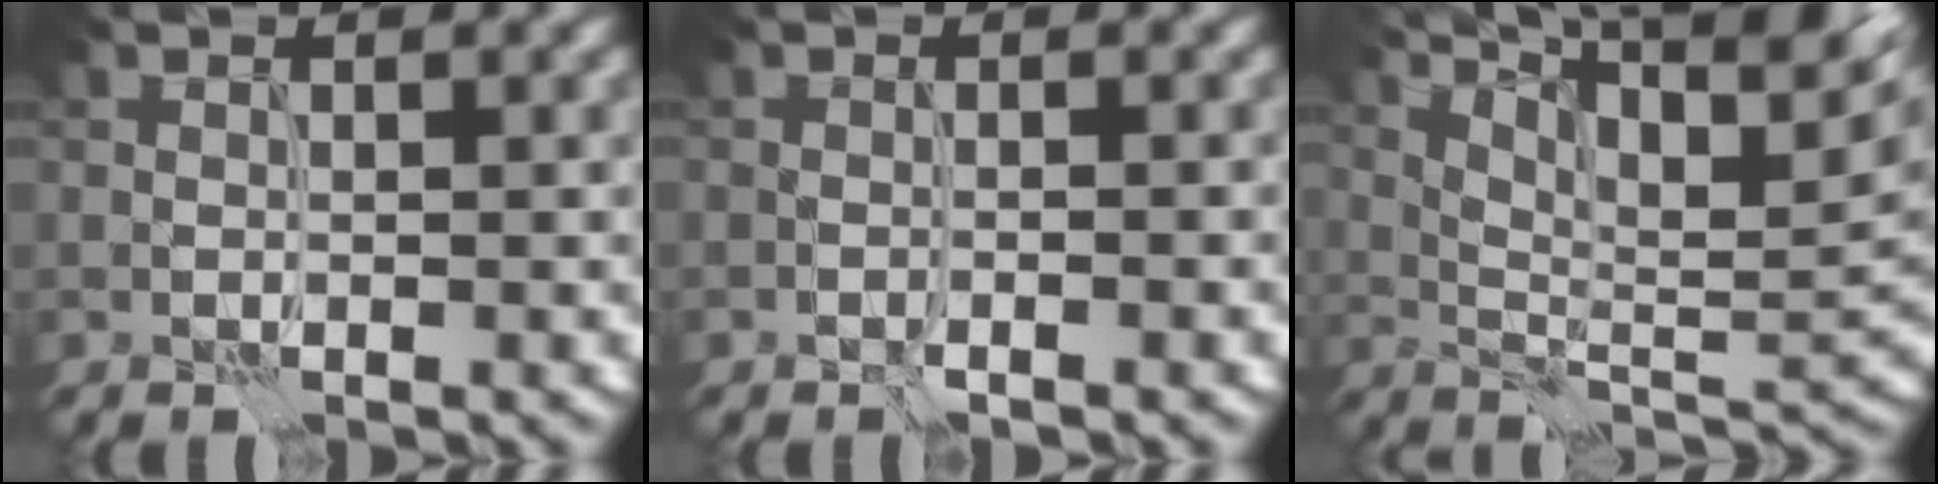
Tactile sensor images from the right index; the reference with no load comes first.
{"total": 0.8, "force": [-0.6, 0.1, 0.5], "torque": [-0.008, -0.007, -0.008]}
{"total": 13.4, "force": [7.6, 4.1, 10.3], "torque": [-0.164, 0.021, 0.109]}